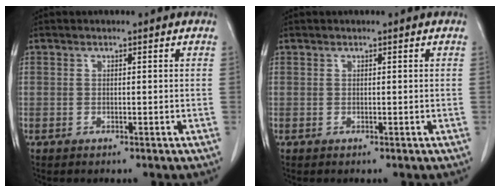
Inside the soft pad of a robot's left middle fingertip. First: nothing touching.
{"total": 0.0}